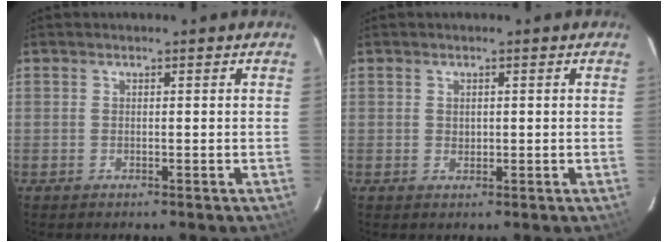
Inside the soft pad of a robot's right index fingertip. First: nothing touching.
{"total": 1.0, "force": [0.2, 1.0, 0.3], "torque": [0.000, 0.001, 0.006]}